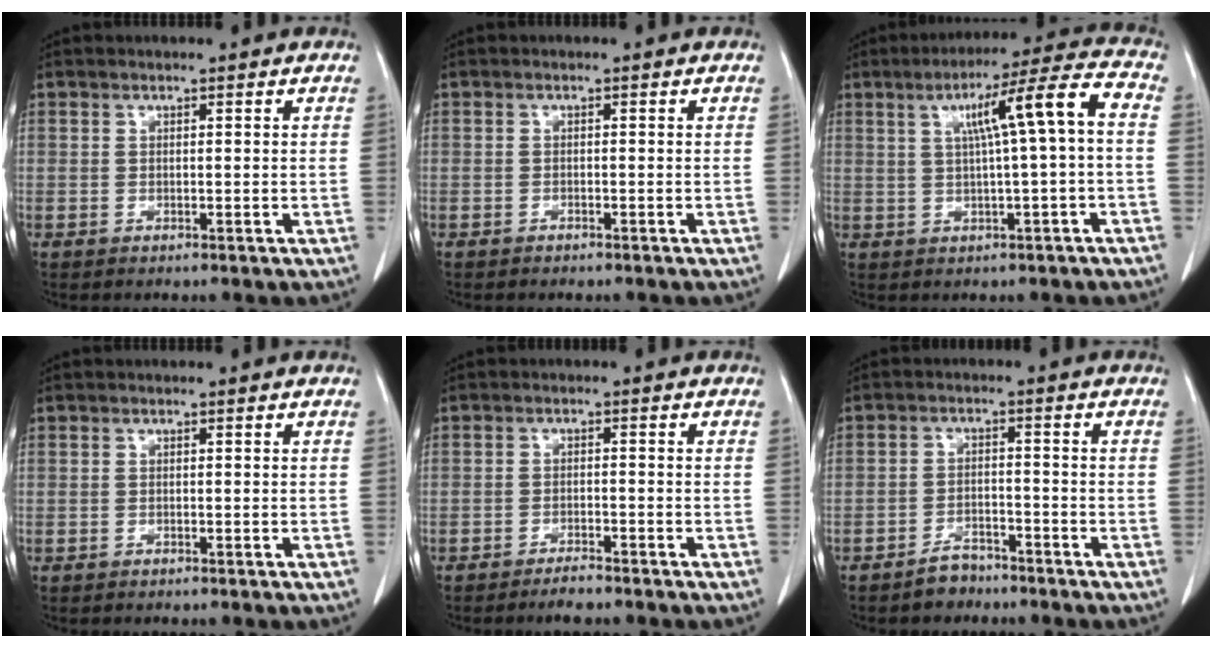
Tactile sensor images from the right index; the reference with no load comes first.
{"total": 0.6, "force": [-0.5, 0.3, 0.1], "torque": [-0.005, 0.001, -0.005]}
{"total": 9.8, "force": [1.2, -0.3, 9.8], "torque": [-0.150, 0.022, 0.019]}
{"total": 0.0}
{"total": 2.6, "force": [-2.3, 0.4, 1.2], "torque": [-0.018, -0.001, -0.035]}
{"total": 3.4, "force": [-2.9, 1.6, 0.7], "torque": [-0.013, 0.005, -0.044]}